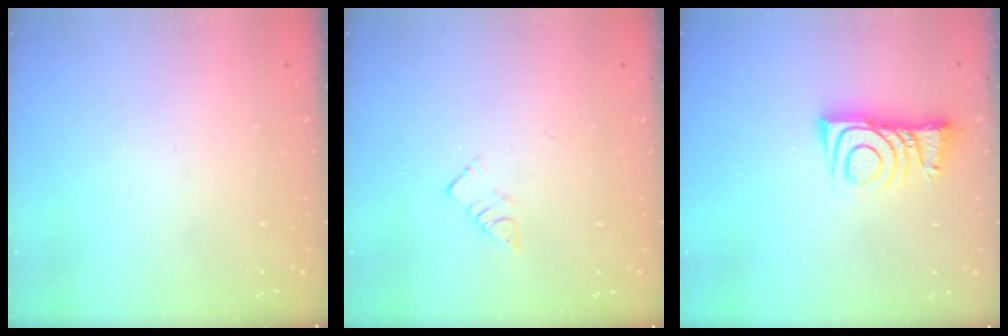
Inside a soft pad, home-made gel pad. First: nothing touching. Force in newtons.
{"total": 4.4, "press": 4.4, "slide": 0.1}
{"total": 7.2, "press": 7.2, "slide": 0.8}